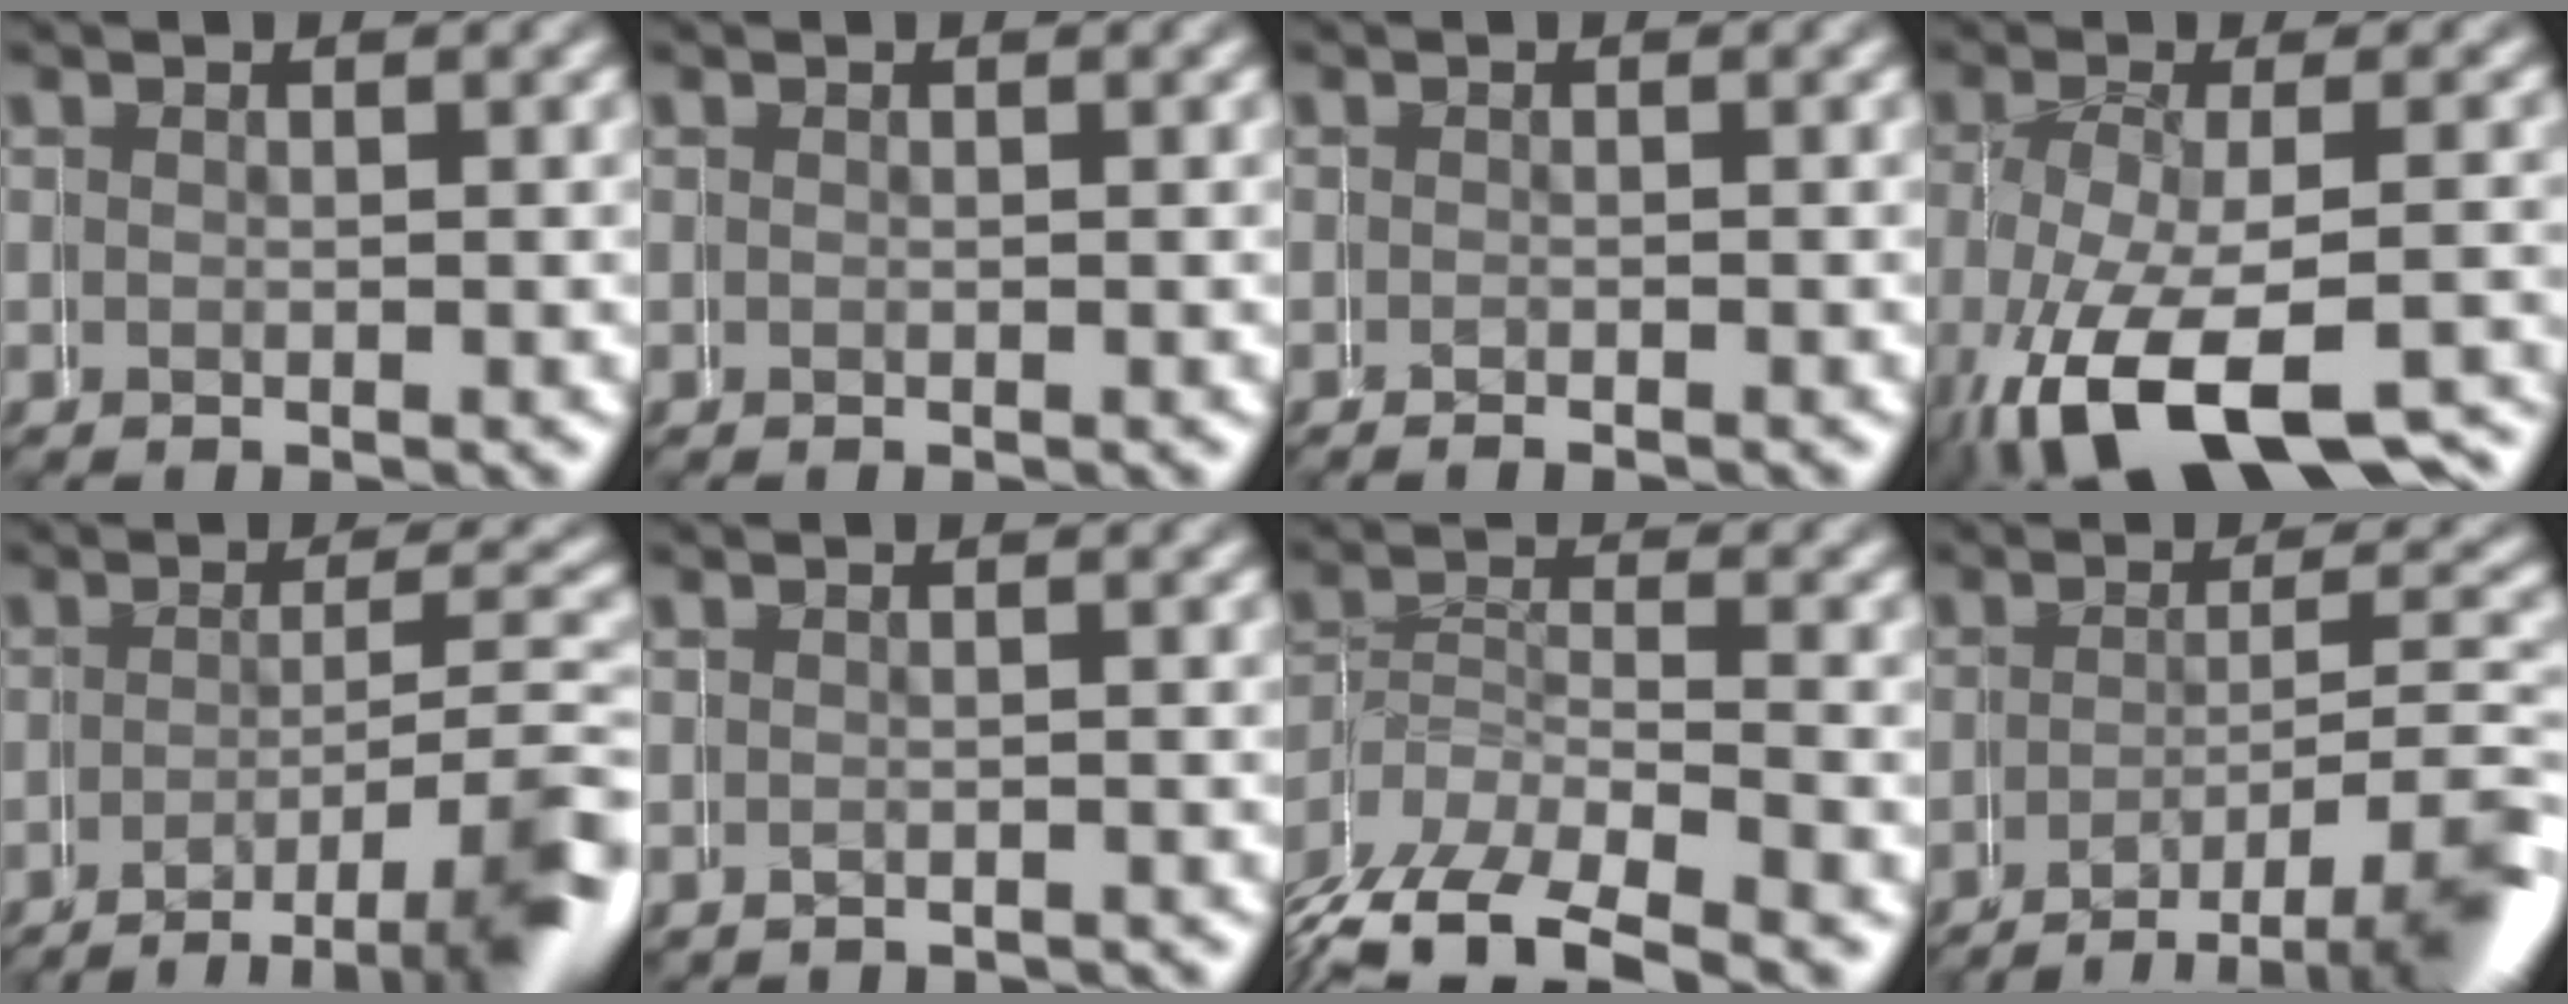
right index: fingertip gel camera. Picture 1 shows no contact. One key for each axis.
{"total": 0.0}
{"total": 0.8, "fx": -0.8, "fy": -0.1, "fz": -0.1, "tx": 0.006, "ty": 0.001, "tz": -0.012}
{"total": 8.1, "fx": -6.0, "fy": 3.0, "fz": 4.5, "tx": -0.105, "ty": -0.046, "tz": -0.058}
{"total": 8.0, "fx": -4.7, "fy": 2.2, "fz": 6.1, "tx": -0.079, "ty": -0.022, "tz": -0.058}
{"total": 1.3, "fx": -0.4, "fy": -0.2, "fz": -1.2, "tx": 0.019, "ty": 0.003, "tz": -0.006}
{"total": 7.2, "fx": -4.1, "fy": 4.9, "fz": 3.4, "tx": -0.077, "ty": -0.018, "tz": -0.057}
{"total": 6.8, "fx": -4.3, "fy": 2.1, "fz": 4.9, "tx": -0.067, "ty": -0.018, "tz": -0.057}